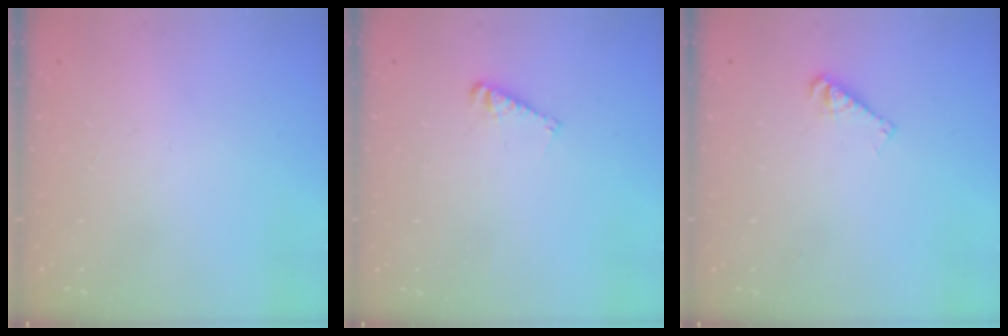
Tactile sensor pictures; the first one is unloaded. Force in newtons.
{"total": 3.8, "press": 3.8, "slide": 0.6}
{"total": 4.5, "press": 4.5, "slide": 0.3}